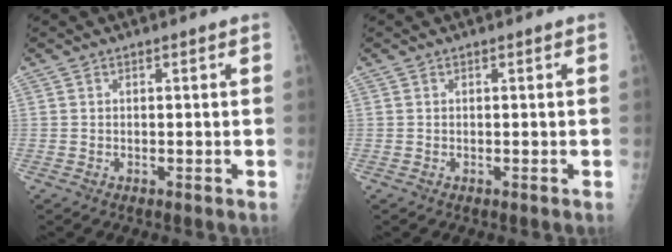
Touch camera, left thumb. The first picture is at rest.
{"total": 0.0}